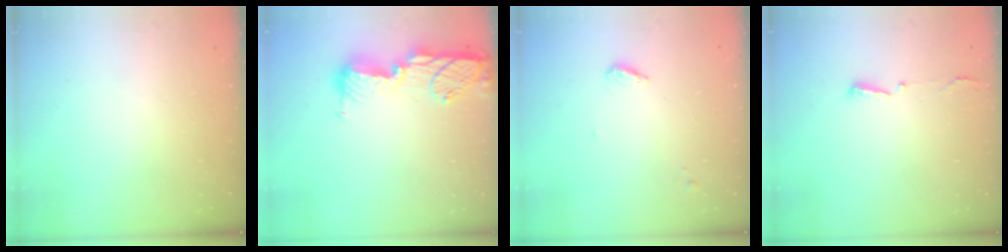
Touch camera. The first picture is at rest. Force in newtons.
{"total": 16.3, "press": 15.3, "slide": 5.7}
{"total": 3.9, "press": 3.9, "slide": 0.5}
{"total": 2.9, "press": 2.8, "slide": 0.6}